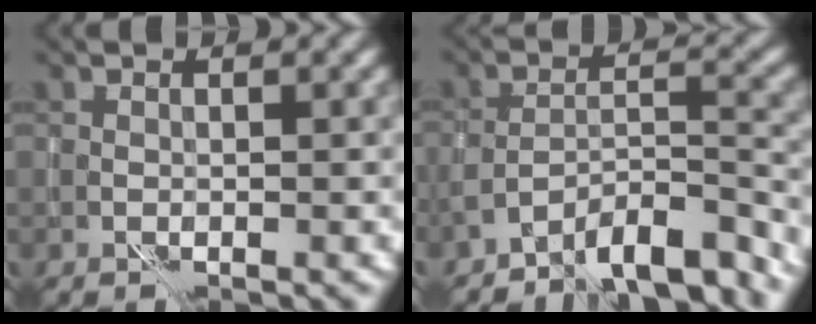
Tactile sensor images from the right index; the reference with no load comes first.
{"total": 6.9, "force": [-5.9, 1.5, 3.3], "torque": [-0.044, 0.007, -0.100]}